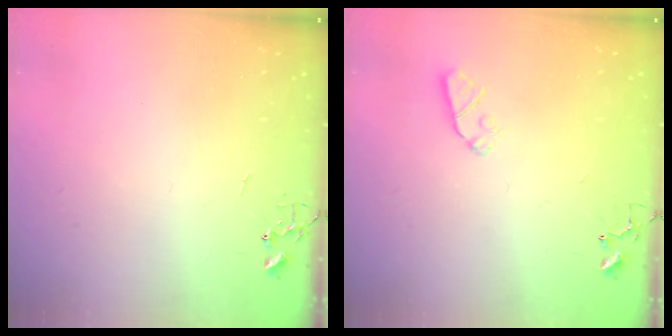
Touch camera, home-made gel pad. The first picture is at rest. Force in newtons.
{"total": 6.2, "press": 6.2, "slide": 0.3}